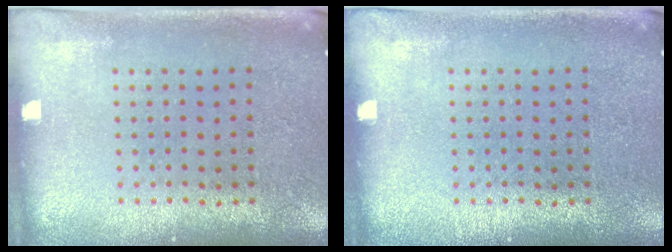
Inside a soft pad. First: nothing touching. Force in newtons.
{"total": 0.0}